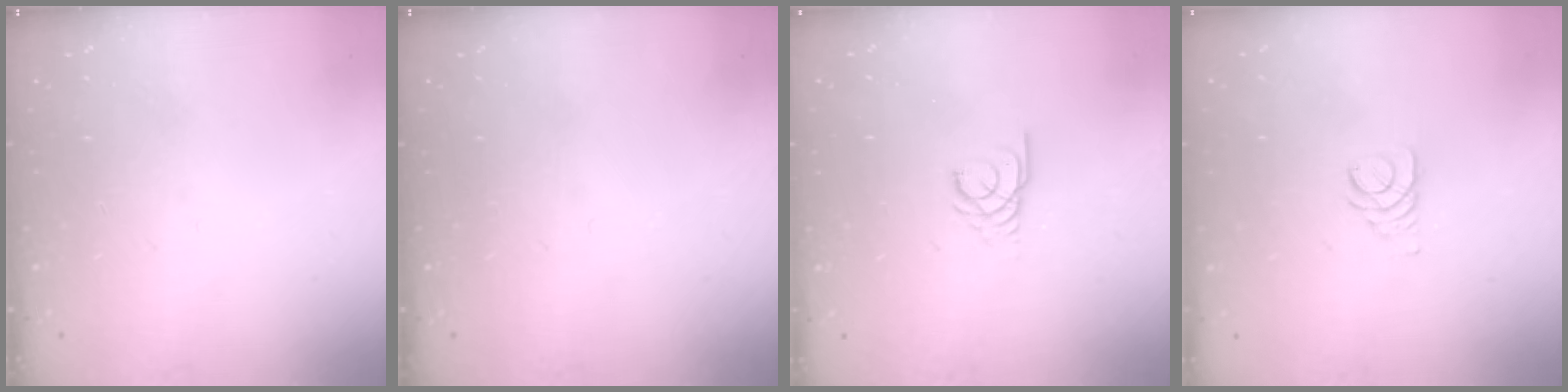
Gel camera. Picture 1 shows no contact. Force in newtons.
{"total": 0.0}
{"total": 3.0, "press": 3.0, "slide": 0.3}
{"total": 2.7, "press": 2.7, "slide": 0.2}